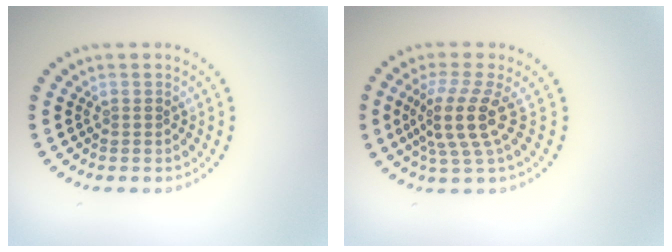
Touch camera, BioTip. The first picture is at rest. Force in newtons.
{"total": 4.0, "press": 2.9, "slide": 2.8}